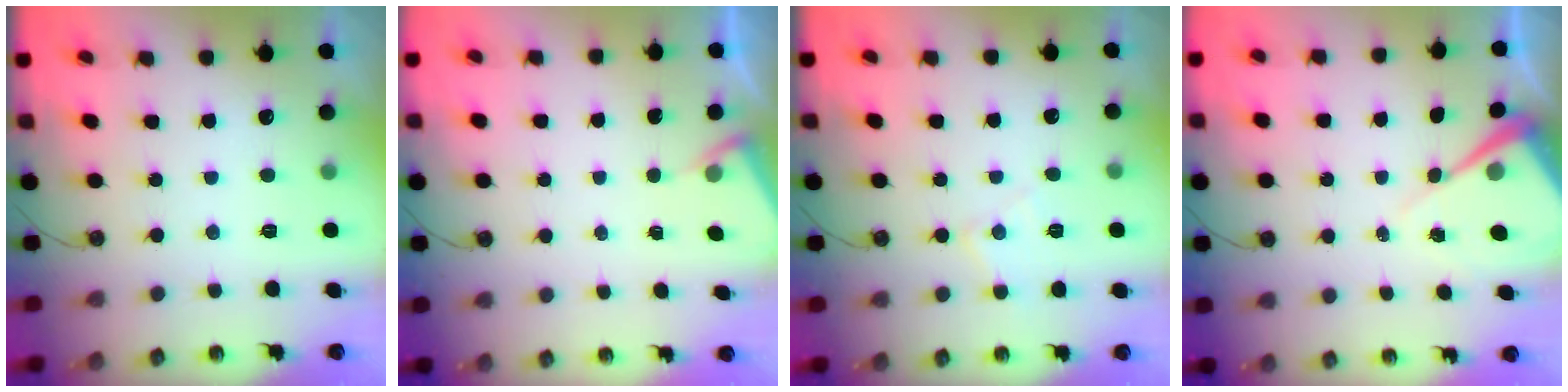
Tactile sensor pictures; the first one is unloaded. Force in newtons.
{"total": 2.6, "press": 2.6, "slide": 0.4}
{"total": 6.2, "press": 6.2, "slide": 0.5}
{"total": 7.5, "press": 7.5, "slide": 0.5}